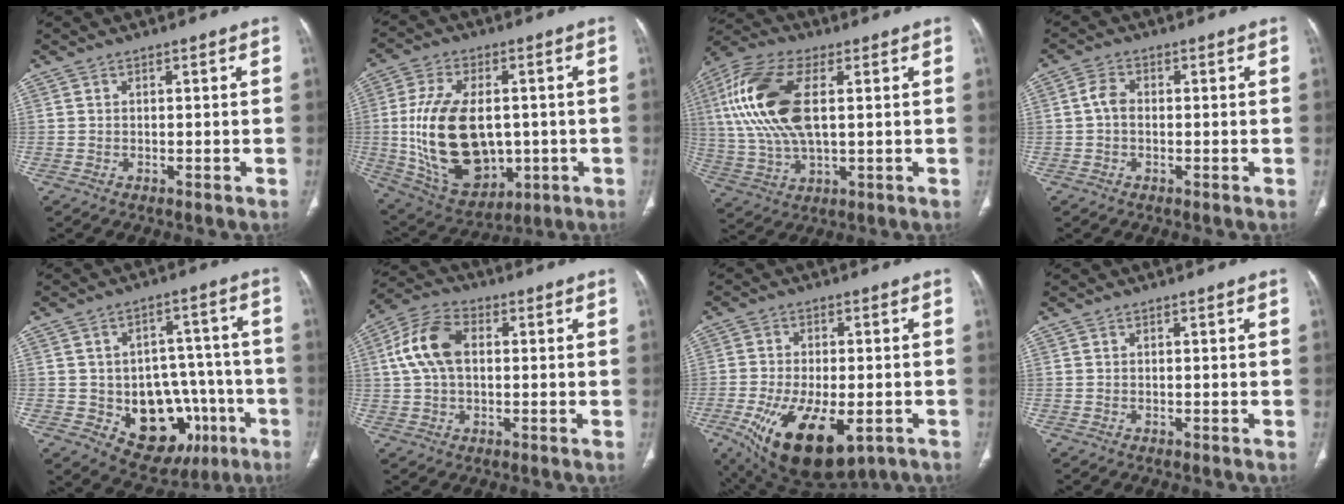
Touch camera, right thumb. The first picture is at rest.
{"total": 20.4, "force": [-0.7, 12.5, 16.1], "torque": [-0.287, -0.008, 0.014]}
{"total": 18.4, "force": [3.6, 8.9, 15.8], "torque": [-0.346, 0.007, 0.067]}
{"total": 3.2, "force": [-0.1, 2.3, 2.3], "torque": [-0.041, 0.009, -0.007]}
{"total": 17.7, "force": [-5.6, 12.5, 11.3], "torque": [-0.104, 0.038, -0.058]}
{"total": 10.4, "force": [1.5, 6.5, 8.0], "torque": [-0.166, 0.024, 0.026]}
{"total": 17.2, "force": [-6.9, 8.1, 13.5], "torque": [-0.246, -0.007, -0.094]}
{"total": 0.0}